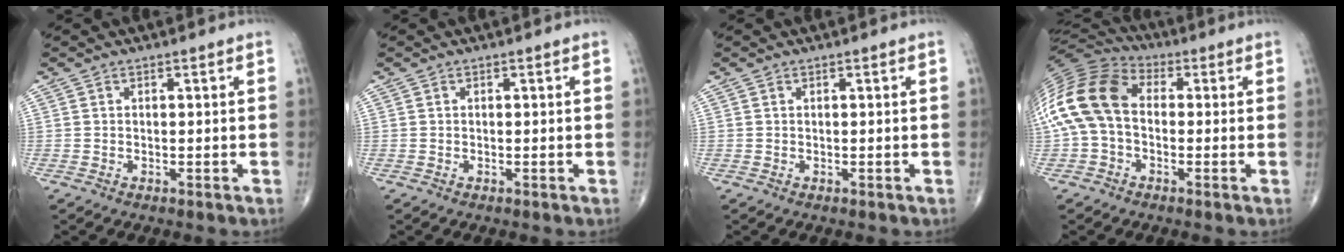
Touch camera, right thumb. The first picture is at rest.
{"total": 0.0}
{"total": 0.0}
{"total": 16.9, "force": [0.0, 11.6, 12.3], "torque": [-0.267, 0.036, -0.011]}